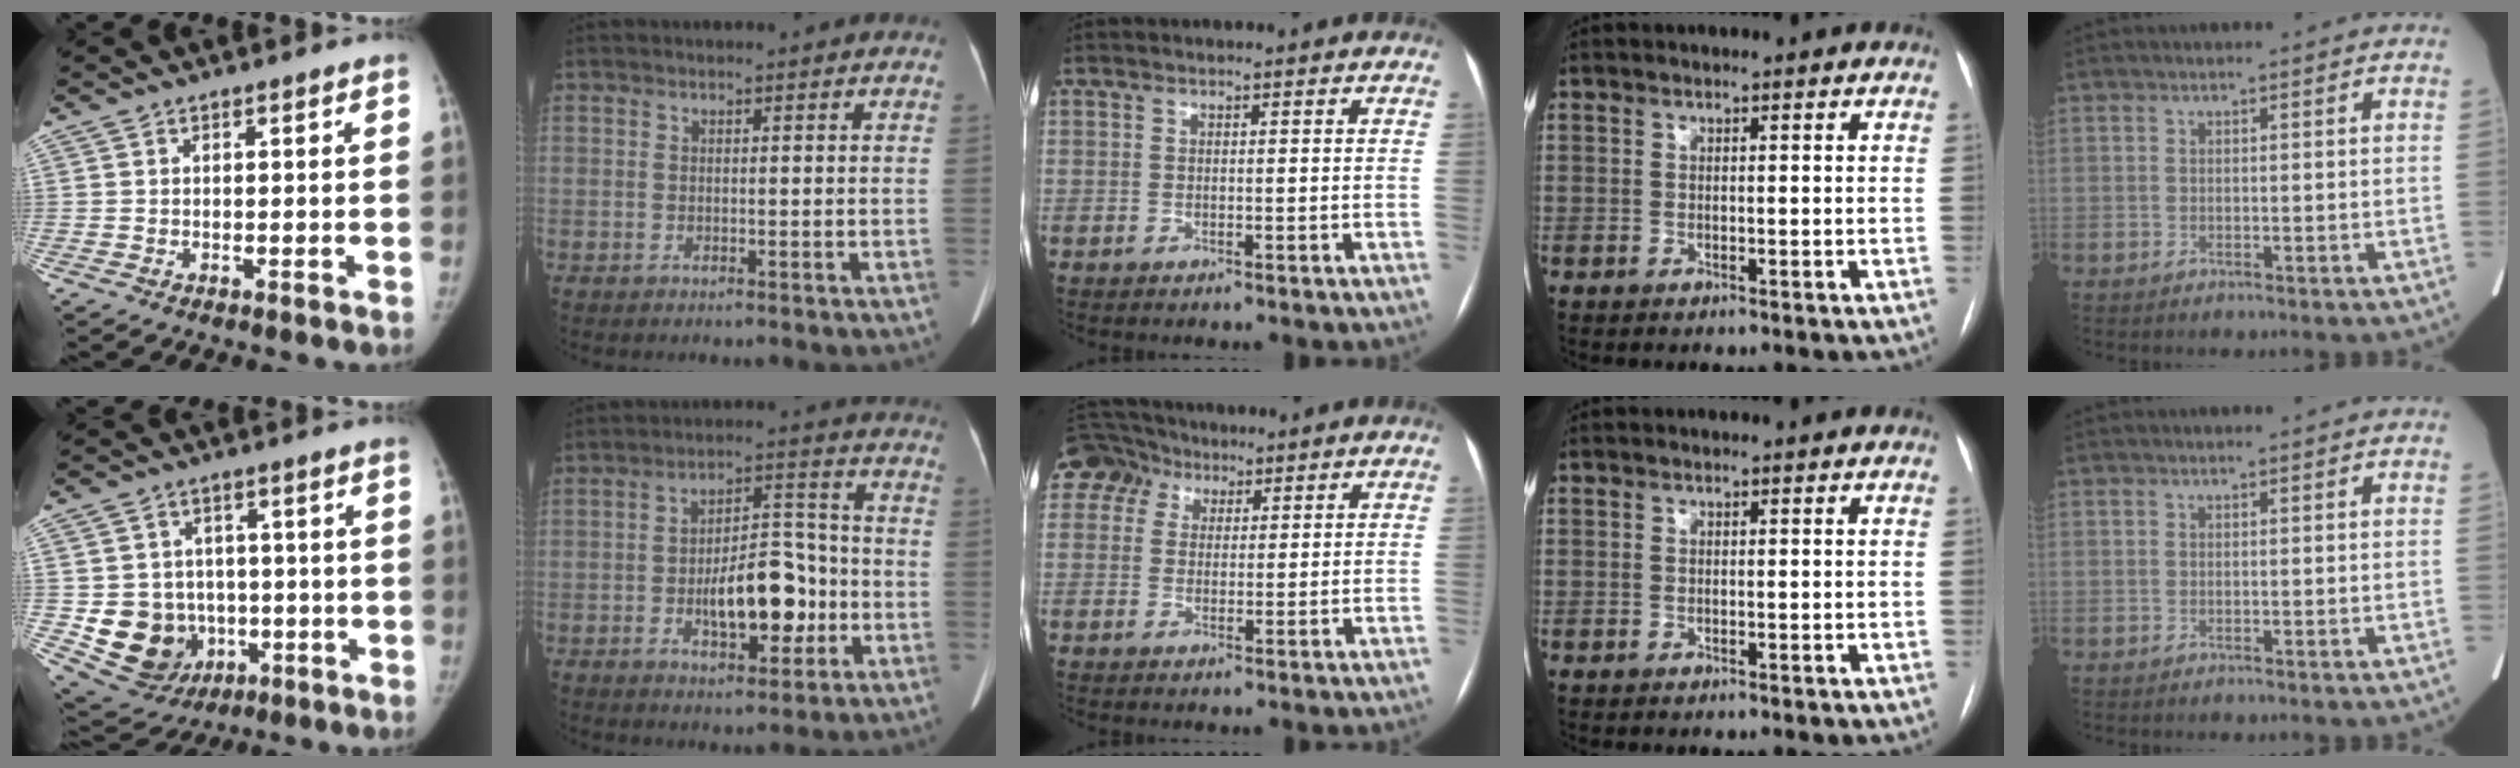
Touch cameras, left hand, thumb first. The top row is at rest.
{"thumb": {"total": 13.1, "force": [-2.3, 11.8, 5.3], "torque": [-0.065, 0.013, -0.017]}, "index": {"total": 11.0, "force": [-3.0, 4.9, 9.4], "torque": [-0.152, 0.022, -0.043]}, "middle": {"total": 5.8, "force": [2.9, 4.9, 1.0], "torque": [-0.027, 0.032, 0.056]}}